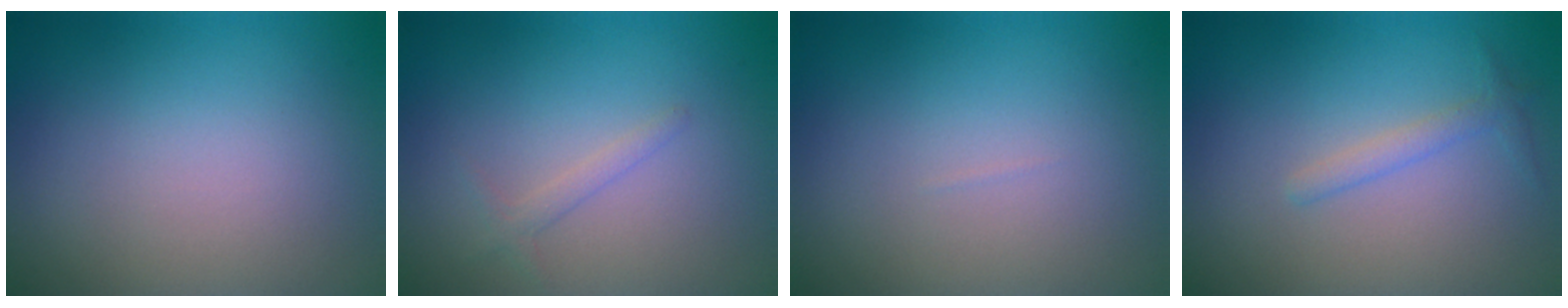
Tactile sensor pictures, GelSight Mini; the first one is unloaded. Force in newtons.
{"total": 1.0, "press": 1.0, "slide": 0.0}
{"total": 0.0}
{"total": 1.4, "press": 1.4, "slide": 0.1}